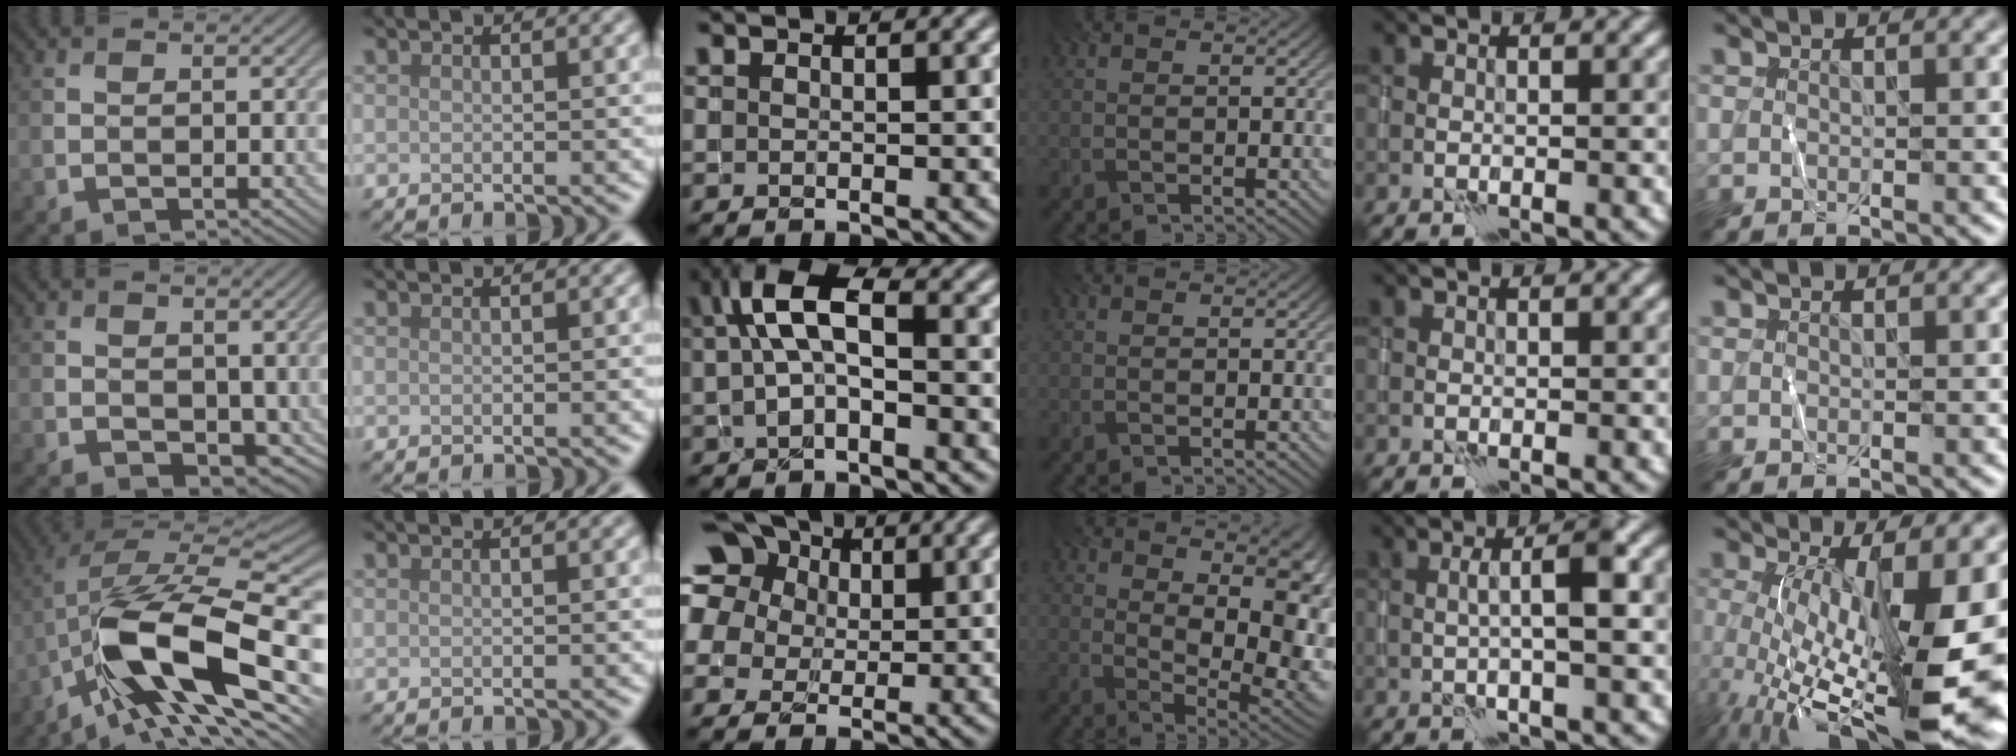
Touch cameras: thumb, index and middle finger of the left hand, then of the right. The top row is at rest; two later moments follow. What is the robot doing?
{"motion": "wrap", "object": "thread"}